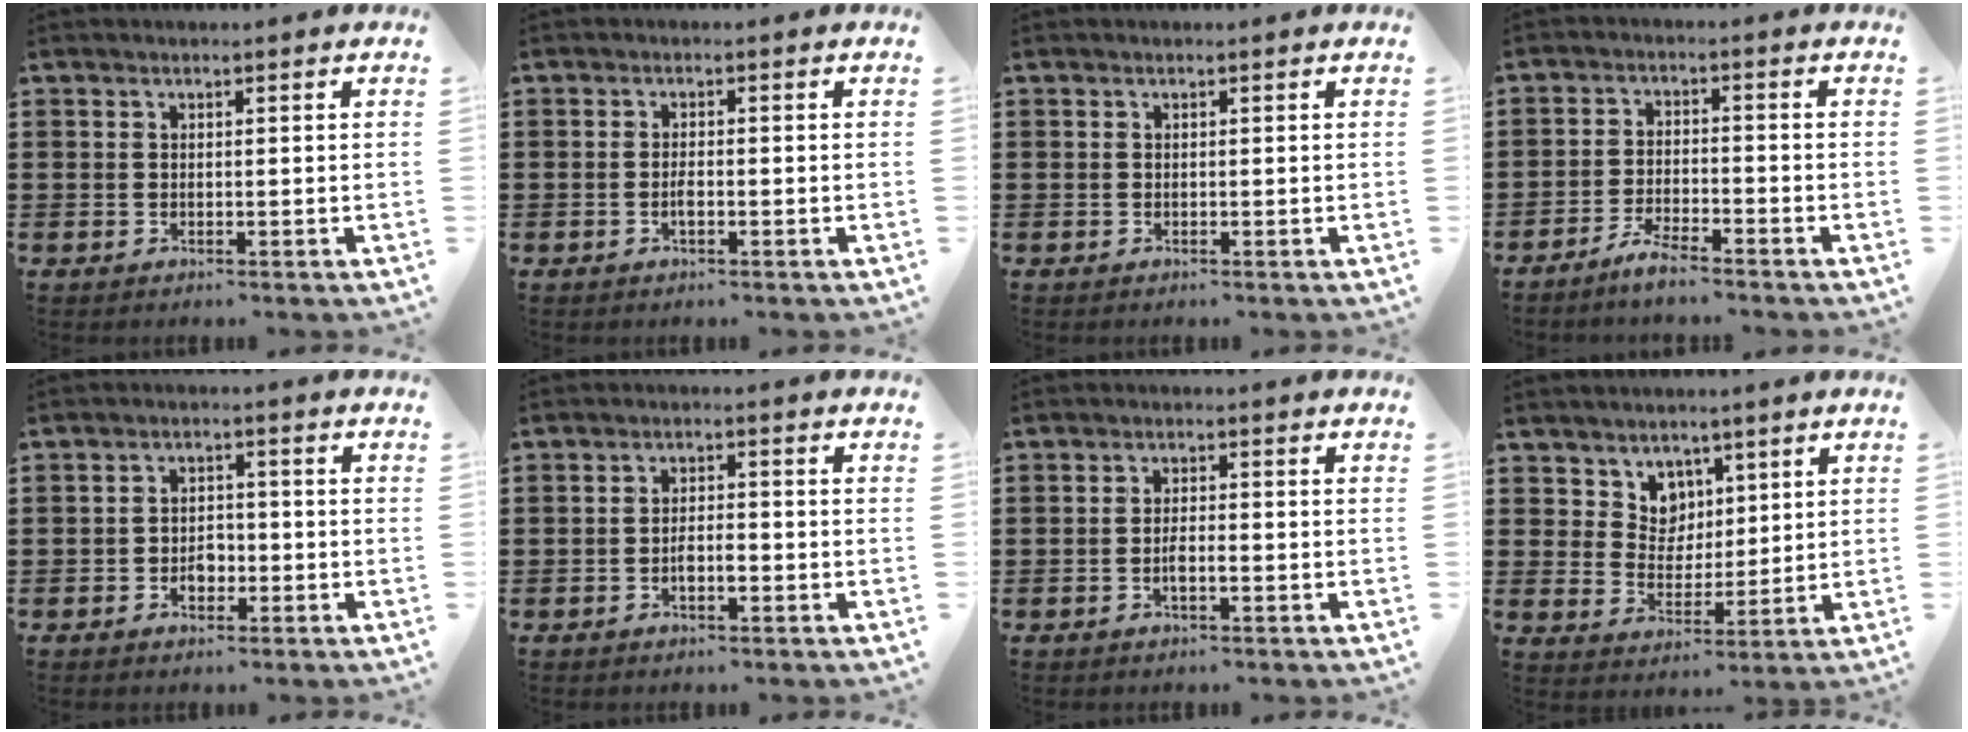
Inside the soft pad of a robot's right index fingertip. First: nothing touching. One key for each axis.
{"total": 1.6, "fx": -0.6, "fy": 0.5, "fz": 1.4, "tx": -0.028, "ty": 0.000, "tz": -0.011}
{"total": 0.0}
{"total": 3.6, "fx": -3.4, "fy": 0.1, "fz": 1.3, "tx": -0.030, "ty": 0.002, "tz": -0.068}
{"total": 2.6, "fx": -1.1, "fy": 2.0, "fz": 1.3, "tx": -0.030, "ty": 0.005, "tz": -0.023}
{"total": 2.7, "fx": -1.1, "fy": 1.0, "fz": 2.3, "tx": -0.043, "ty": 0.003, "tz": -0.020}
{"total": 2.4, "fx": -0.9, "fy": 0.6, "fz": 2.1, "tx": -0.046, "ty": -0.001, "tz": -0.018}
{"total": 5.4, "fx": 3.5, "fy": 4.1, "fz": 0.2, "tx": -0.032, "ty": -0.002, "tz": 0.066}